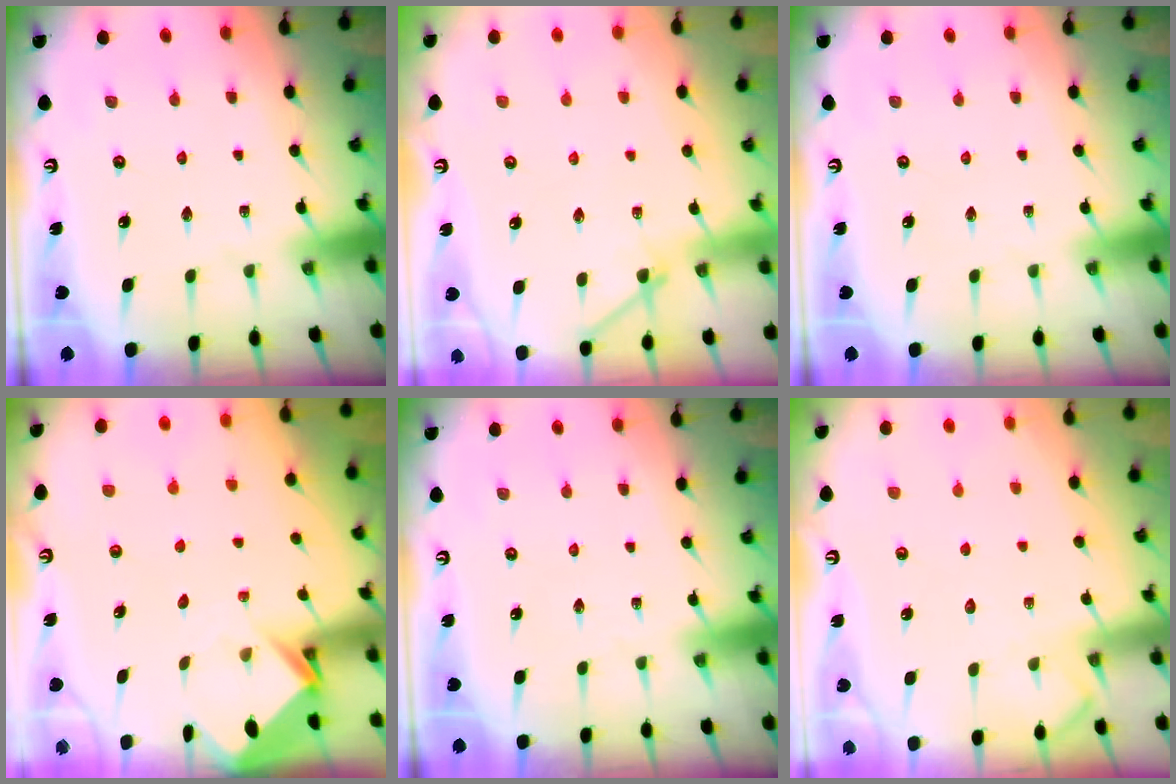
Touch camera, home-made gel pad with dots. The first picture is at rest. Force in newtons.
{"total": 4.0, "press": 4.0, "slide": 0.5}
{"total": 0.0}
{"total": 3.9, "press": 3.9, "slide": 0.1}
{"total": 0.0}
{"total": 5.3, "press": 5.3, "slide": 0.6}